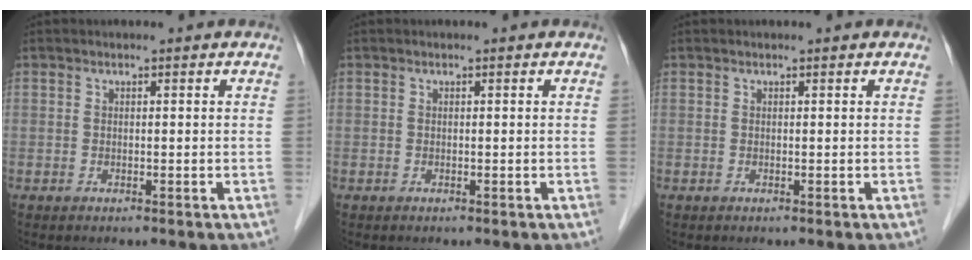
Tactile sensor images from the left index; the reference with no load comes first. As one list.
[{"total": 0.0}, {"total": 0.0}]